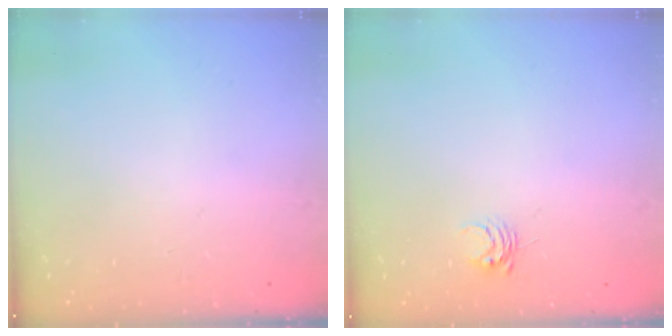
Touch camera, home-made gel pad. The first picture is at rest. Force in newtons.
{"total": 3.8, "press": 3.8, "slide": 0.3}